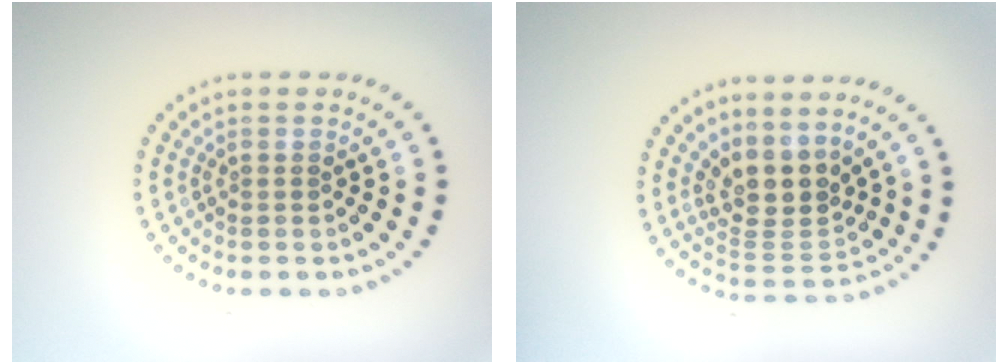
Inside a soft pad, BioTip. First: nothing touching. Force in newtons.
{"total": 3.8, "press": 3.0, "slide": 2.4}